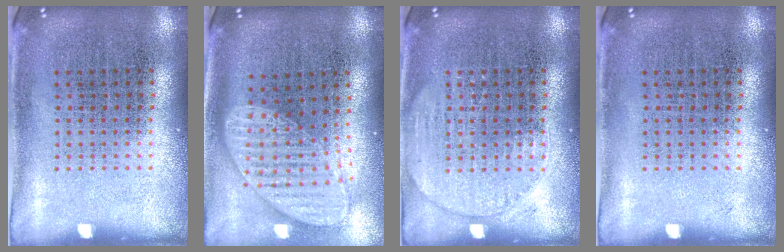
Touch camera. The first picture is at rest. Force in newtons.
{"total": 1.9, "press": 1.5, "slide": 1.1}
{"total": 1.6, "press": 1.6, "slide": 0.0}
{"total": 0.0}